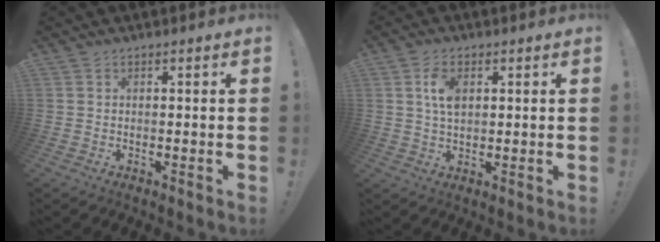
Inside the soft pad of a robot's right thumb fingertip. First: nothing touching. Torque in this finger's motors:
{"motor_torque": [0.02, 0.16, 0.62, -0.05, 0.21]}